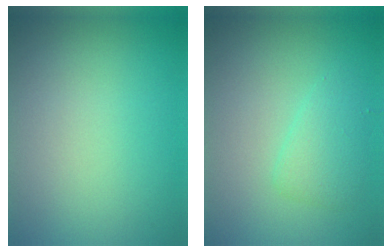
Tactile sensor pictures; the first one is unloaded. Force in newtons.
{"total": 2.1, "press": 2.1, "slide": 0.1}